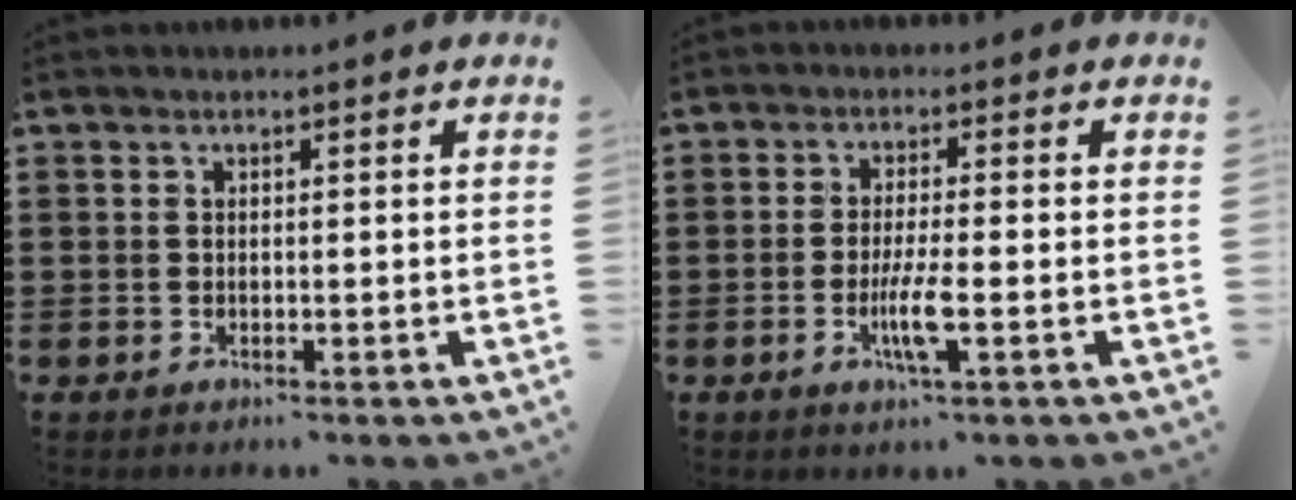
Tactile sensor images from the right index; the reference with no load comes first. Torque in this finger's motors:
{"motor_torque": [0.36, 0.04, 0.14, 0.10]}